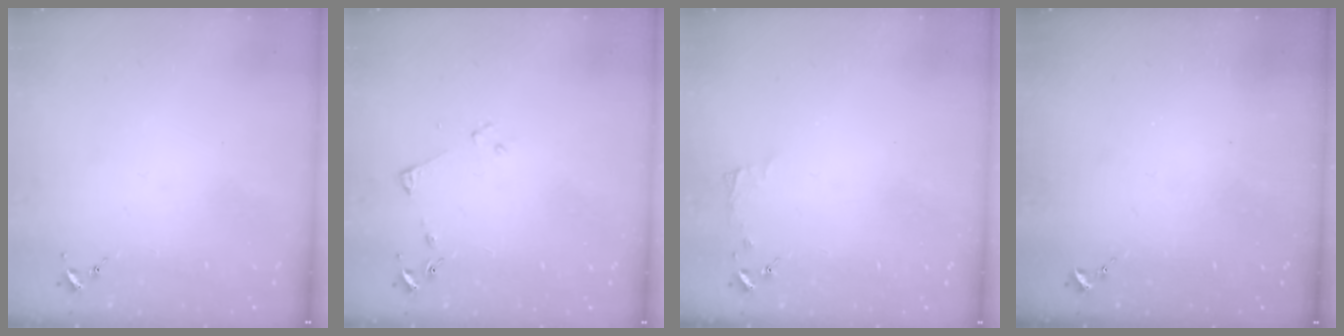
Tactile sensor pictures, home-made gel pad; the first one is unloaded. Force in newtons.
{"total": 4.5, "press": 4.5, "slide": 0.6}
{"total": 3.8, "press": 3.7, "slide": 0.4}
{"total": 0.0}